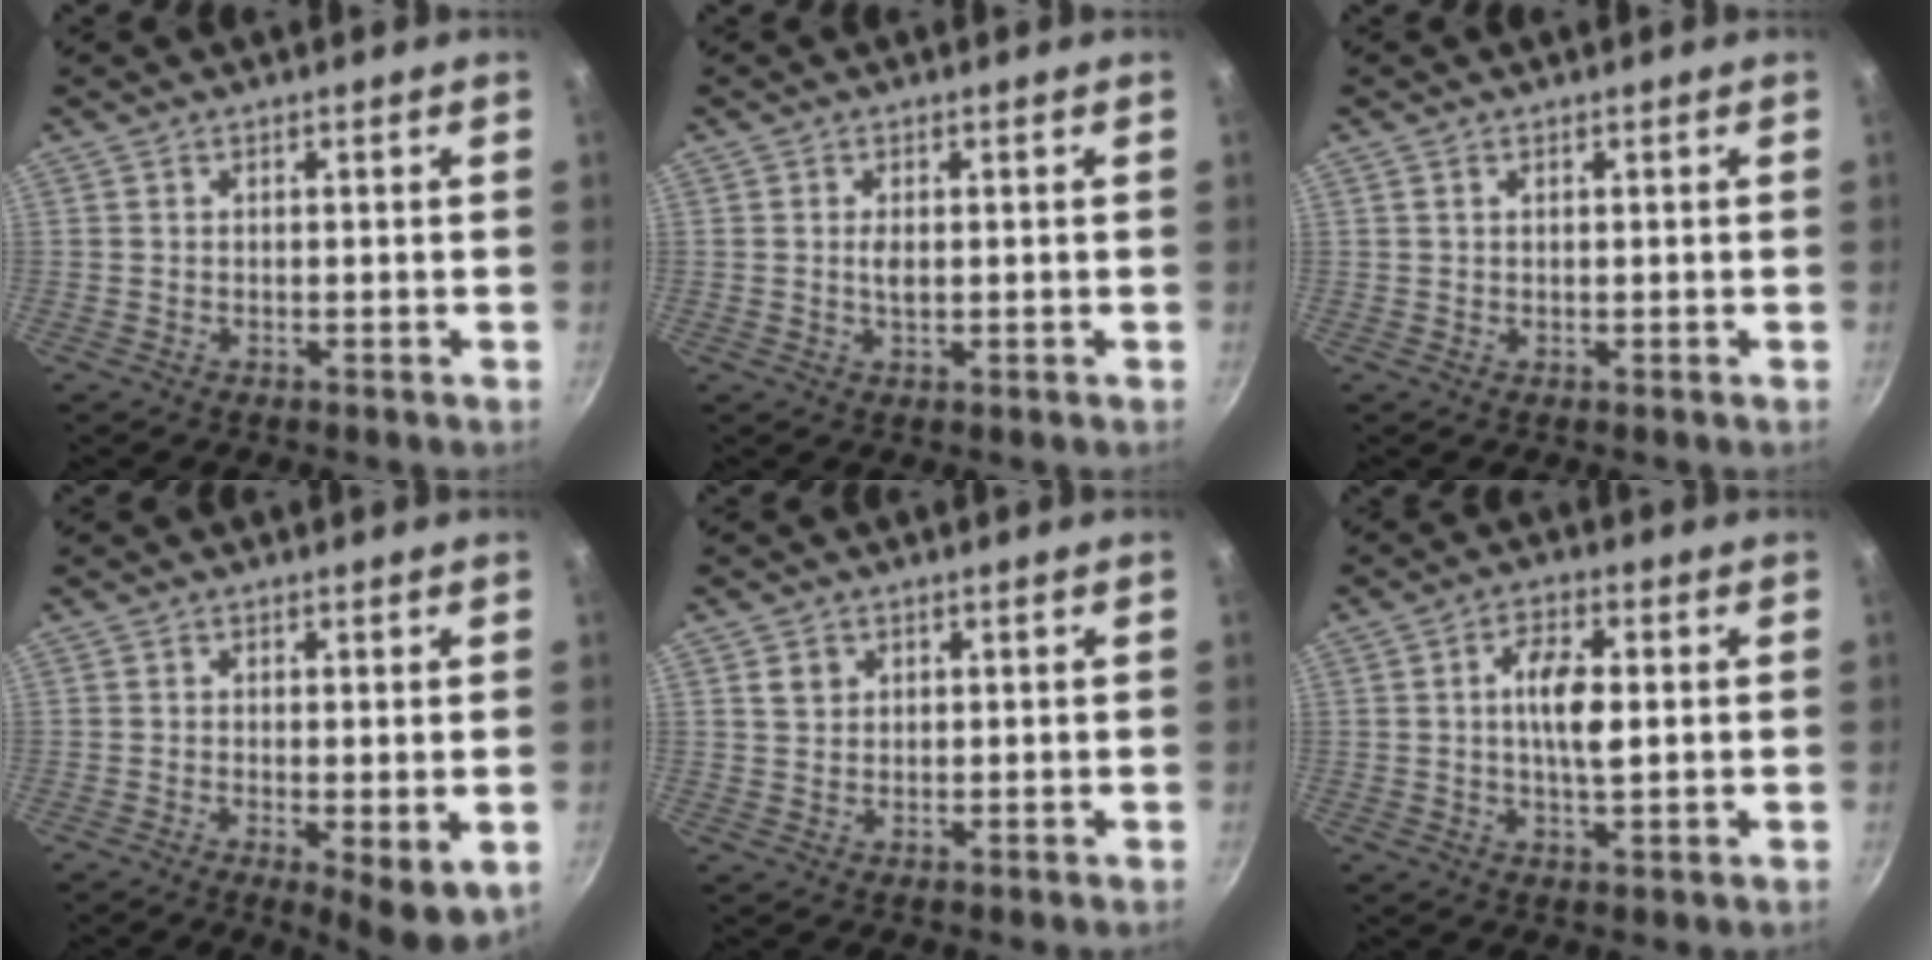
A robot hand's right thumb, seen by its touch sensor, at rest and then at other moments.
{"total": 2.0, "force": [0.2, 0.9, 1.7], "torque": [-0.031, -0.003, 0.003]}
{"total": 0.8, "force": [0.5, 0.4, 0.4], "torque": [-0.007, -0.002, 0.009]}
{"total": 7.0, "force": [-1.8, 2.1, 6.5], "torque": [-0.099, -0.022, -0.025]}
{"total": 2.7, "force": [1.2, 2.2, 1.0], "torque": [-0.009, -0.005, 0.022]}
{"total": 6.8, "force": [0.7, 2.5, 6.3], "torque": [-0.115, -0.001, 0.008]}